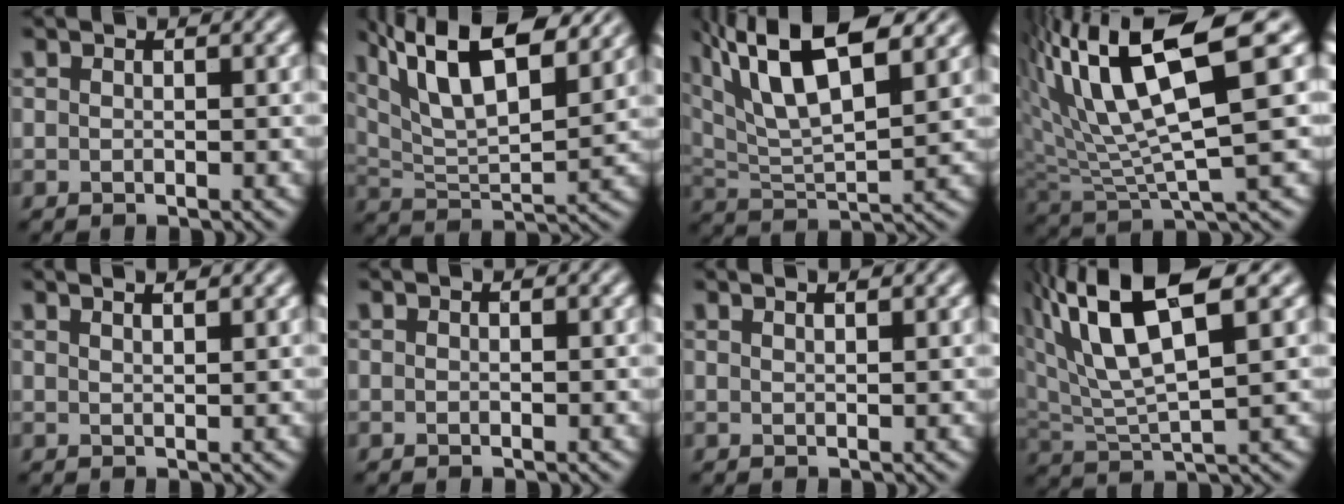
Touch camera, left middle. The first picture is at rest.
{"total": 12.4, "force": [7.6, 4.2, 8.8], "torque": [-0.153, 0.016, 0.110]}
{"total": 11.8, "force": [6.4, 4.0, 9.1], "torque": [-0.165, 0.019, 0.106]}
{"total": 11.3, "force": [4.6, 3.0, 9.9], "torque": [-0.195, 0.011, 0.092]}
{"total": 3.2, "force": [2.3, 1.2, 1.8], "torque": [-0.001, 0.030, -0.001]}
{"total": 0.0}
{"total": 2.7, "force": [1.9, 1.1, 1.5], "torque": [0.002, 0.023, -0.005]}
{"total": 9.8, "force": [4.2, 3.6, 8.1], "torque": [-0.170, 0.017, 0.080]}